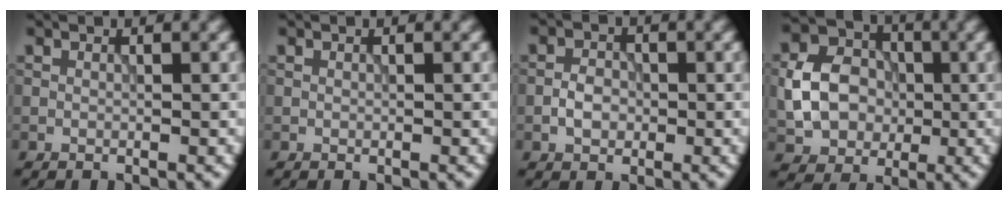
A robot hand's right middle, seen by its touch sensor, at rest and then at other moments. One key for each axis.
{"total": 0.0}
{"total": 2.2, "fx": -0.6, "fy": 1.6, "fz": 1.3, "tx": -0.023, "ty": 0.003, "tz": -0.015}
{"total": 6.2, "fx": -0.6, "fy": 5.1, "fz": 3.4, "tx": -0.066, "ty": 0.008, "tz": -0.020}